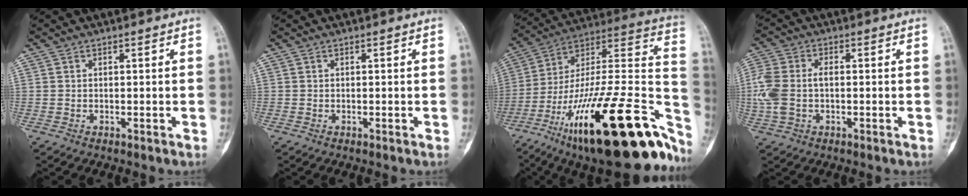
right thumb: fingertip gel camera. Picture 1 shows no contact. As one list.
[{"total": 0.0}, {"total": 38.8, "force": [-18.7, 12.5, 31.6], "torque": [-0.406, 0.073, -0.296]}, {"total": 9.2, "force": [-0.4, 5.9, 7.1], "torque": [-0.183, 0.019, -0.009]}]